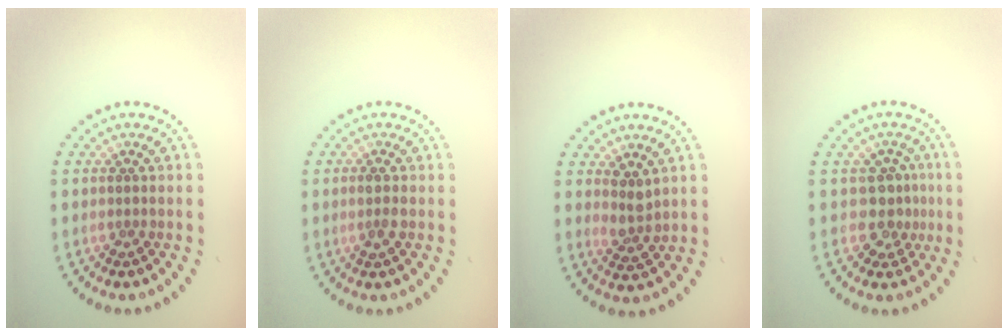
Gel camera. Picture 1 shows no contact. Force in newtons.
{"total": 1.3, "press": 1.3, "slide": 0.4}
{"total": 1.7, "press": 1.4, "slide": 1.0}
{"total": 2.4, "press": 2.0, "slide": 1.4}